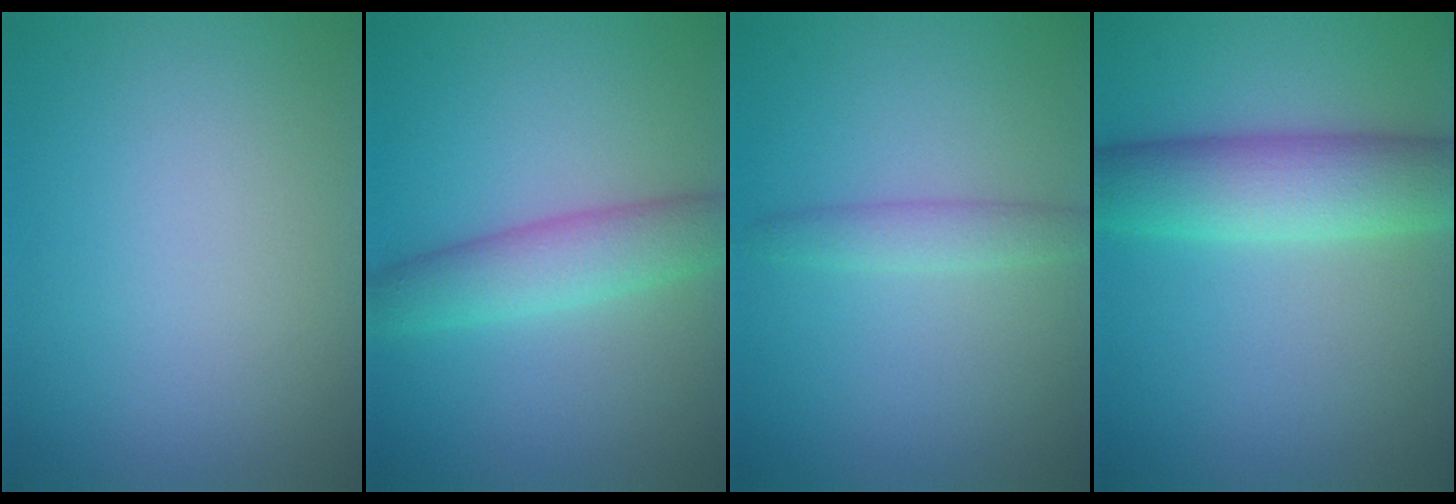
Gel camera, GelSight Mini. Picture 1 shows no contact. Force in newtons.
{"total": 4.3, "press": 4.3, "slide": 0.1}
{"total": 1.9, "press": 1.9, "slide": 0.2}
{"total": 6.7, "press": 6.7, "slide": 0.4}